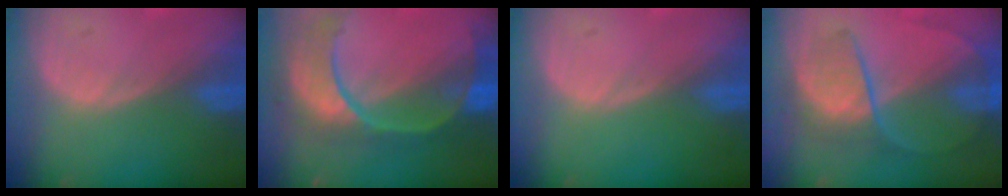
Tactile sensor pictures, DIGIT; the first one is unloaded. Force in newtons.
{"total": 11.2, "press": 9.4, "slide": 6.1}
{"total": 0.0}
{"total": 7.1, "press": 6.7, "slide": 2.5}